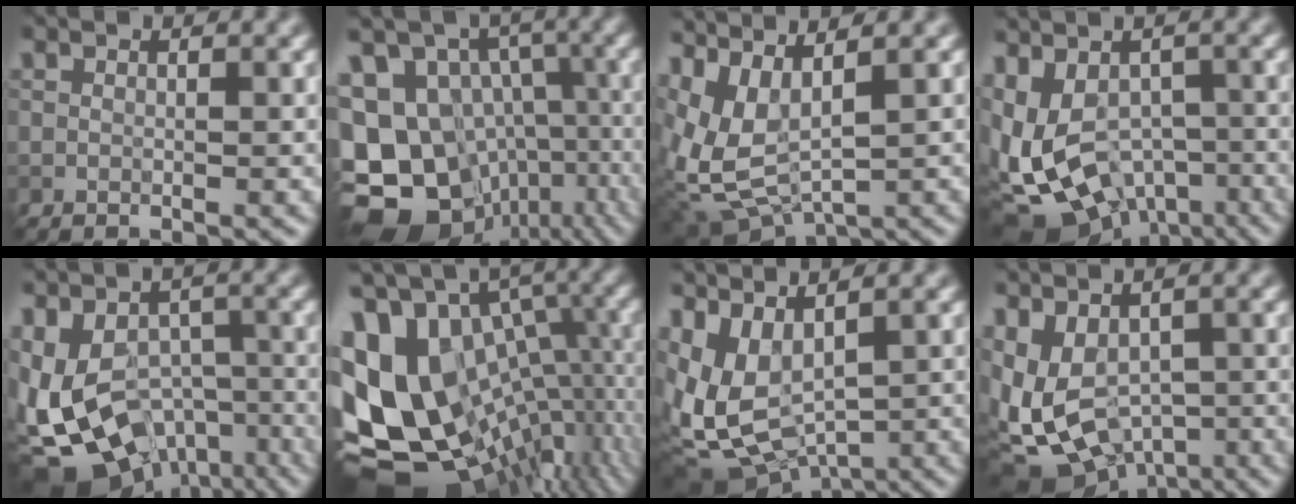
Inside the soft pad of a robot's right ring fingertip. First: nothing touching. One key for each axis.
{"total": 16.0, "fx": -4.4, "fy": 13.4, "fz": 7.5, "tx": -0.171, "ty": -0.017, "tz": -0.028}
{"total": 6.0, "fx": 1.1, "fy": 3.0, "fz": 5.1, "tx": -0.142, "ty": -0.006, "tz": 0.053}
{"total": 10.7, "fx": -4.3, "fy": 7.4, "fz": 6.4, "tx": -0.118, "ty": -0.010, "tz": -0.033}
{"total": 12.7, "fx": -6.5, "fy": 8.6, "fz": 6.7, "tx": -0.127, "ty": -0.018, "tz": -0.067}
{"total": 16.8, "fx": -2.6, "fy": 12.3, "fz": 11.2, "tx": -0.187, "ty": 0.006, "tz": 0.012}
{"total": 9.3, "fx": -0.1, "fy": 5.7, "fz": 7.3, "tx": -0.189, "ty": -0.008, "tz": 0.047}
{"total": 9.3, "fx": -3.2, "fy": 6.0, "fz": 6.3, "tx": -0.124, "ty": -0.017, "tz": -0.020}